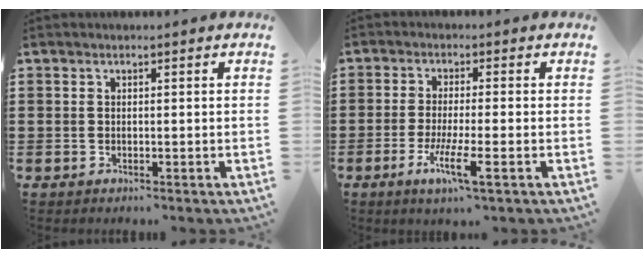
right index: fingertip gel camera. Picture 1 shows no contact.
{"total": 6.2, "force": [-2.7, 0.6, 5.5], "torque": [-0.109, -0.014, -0.049]}